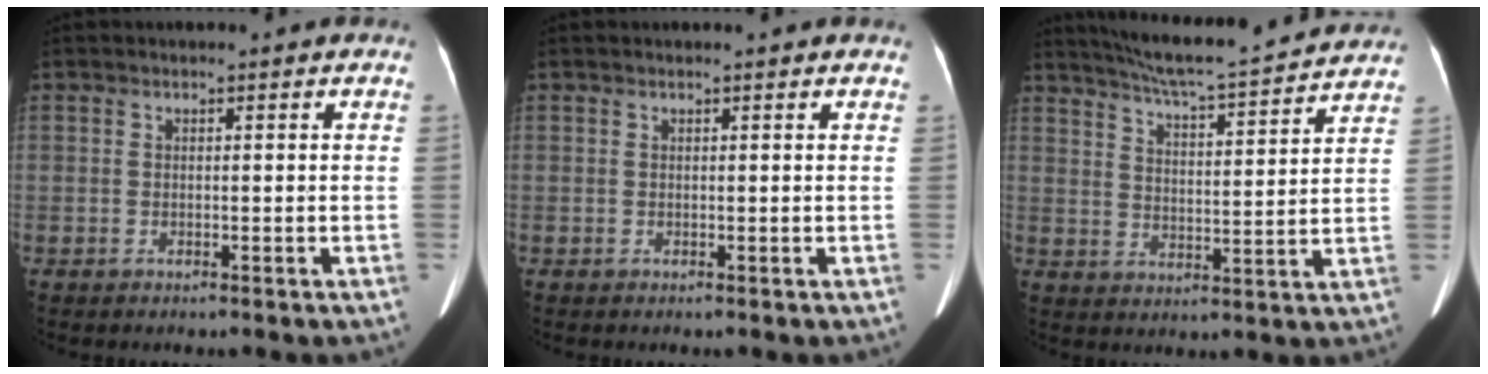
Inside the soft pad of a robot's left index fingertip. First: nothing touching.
{"total": 1.3, "force": [1.2, 0.0, 0.4], "torque": [-0.014, 0.013, 0.014]}
{"total": 17.9, "force": [16.5, 0.6, 6.9], "torque": [-0.117, 0.002, 0.230]}